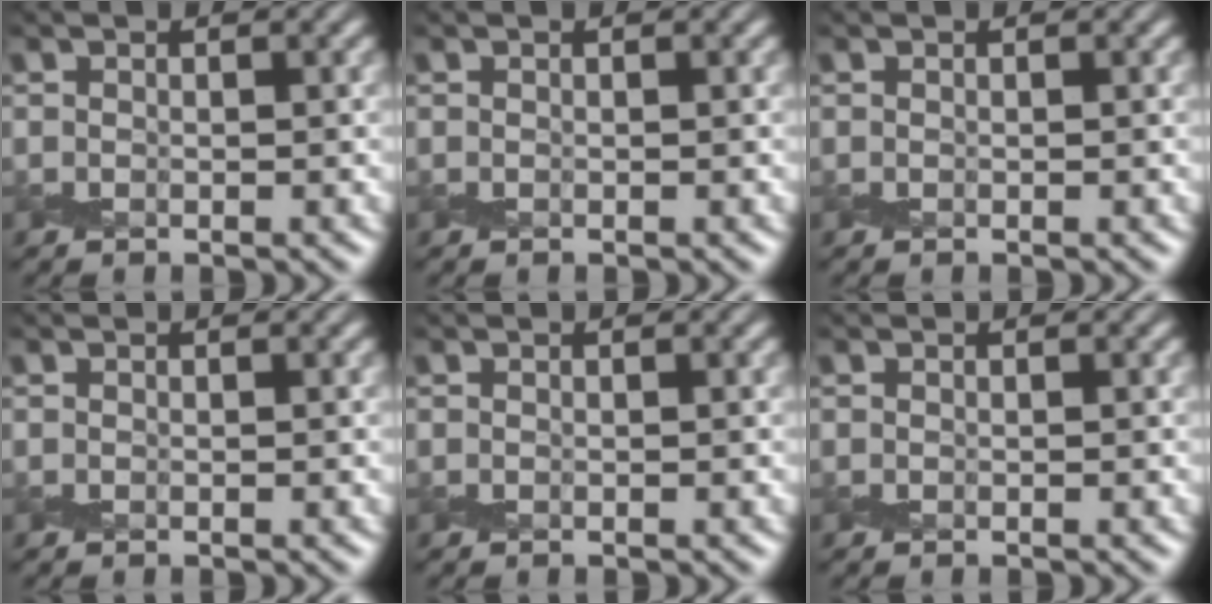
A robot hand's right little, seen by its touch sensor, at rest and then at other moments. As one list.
[{"total": 0.0}, {"total": 0.0}, {"total": 0.0}, {"total": 0.0}, {"total": 0.0}]